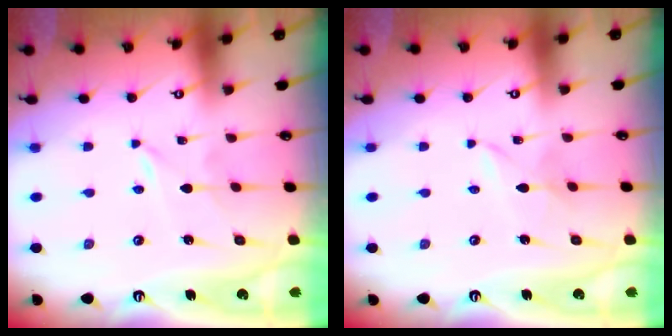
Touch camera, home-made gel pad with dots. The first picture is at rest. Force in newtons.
{"total": 1.2, "press": 1.1, "slide": 0.2}